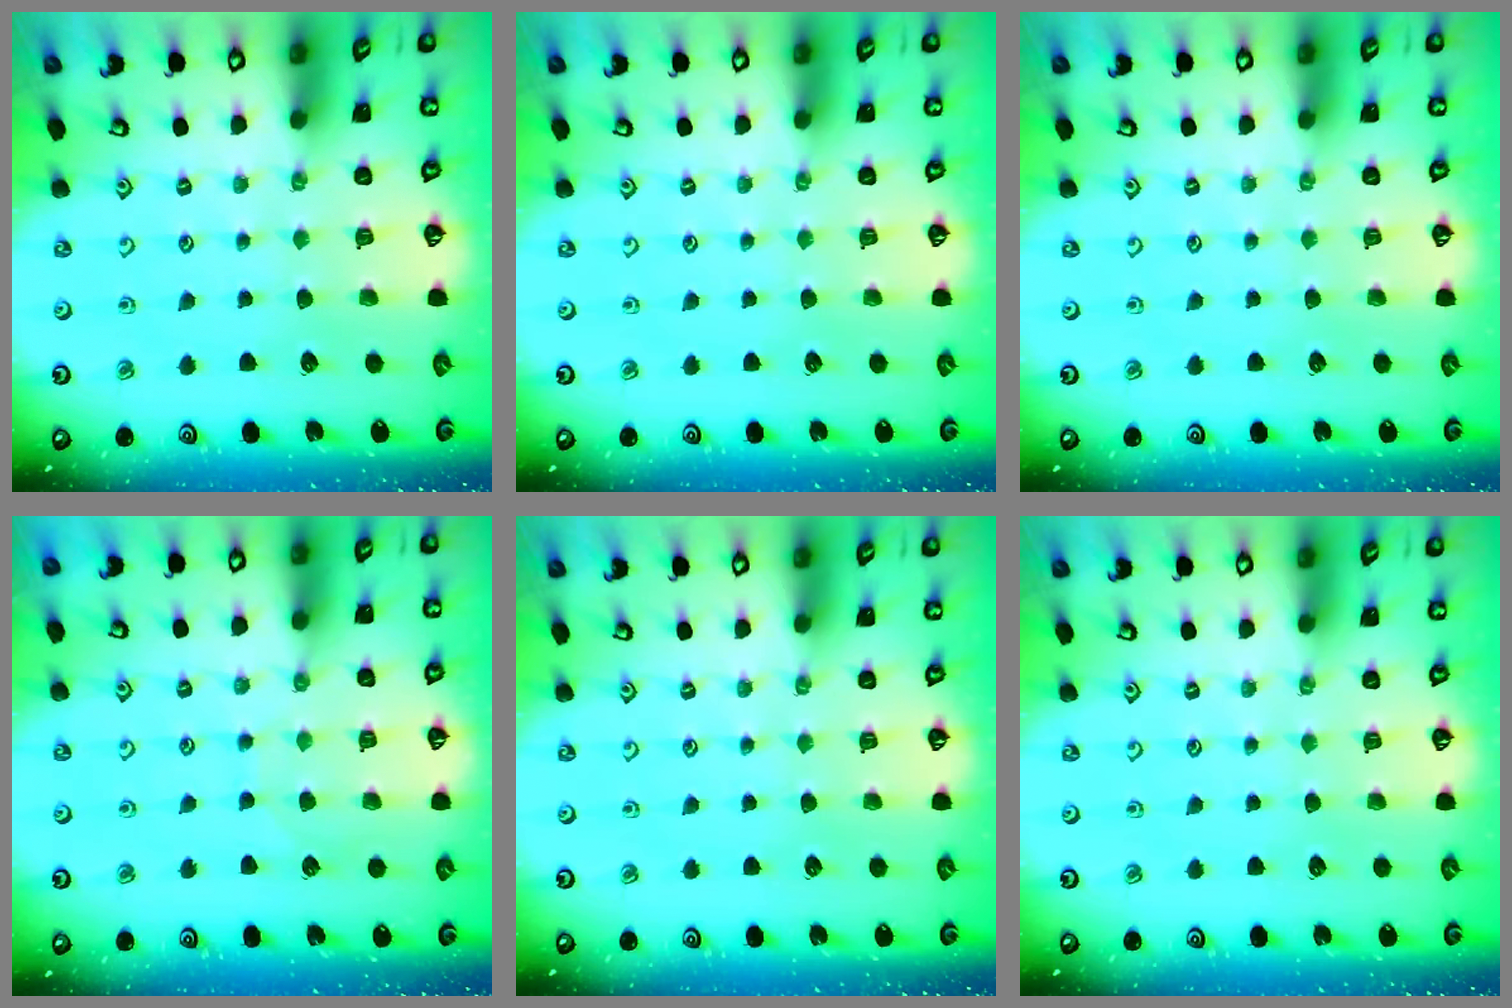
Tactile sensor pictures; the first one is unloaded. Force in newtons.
{"total": 0.0}
{"total": 0.0}
{"total": 5.4, "press": 5.4, "slide": 0.5}
{"total": 0.0}
{"total": 0.0}